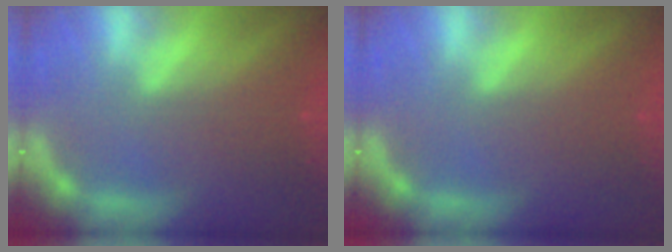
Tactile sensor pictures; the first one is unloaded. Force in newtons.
{"total": 0.0}